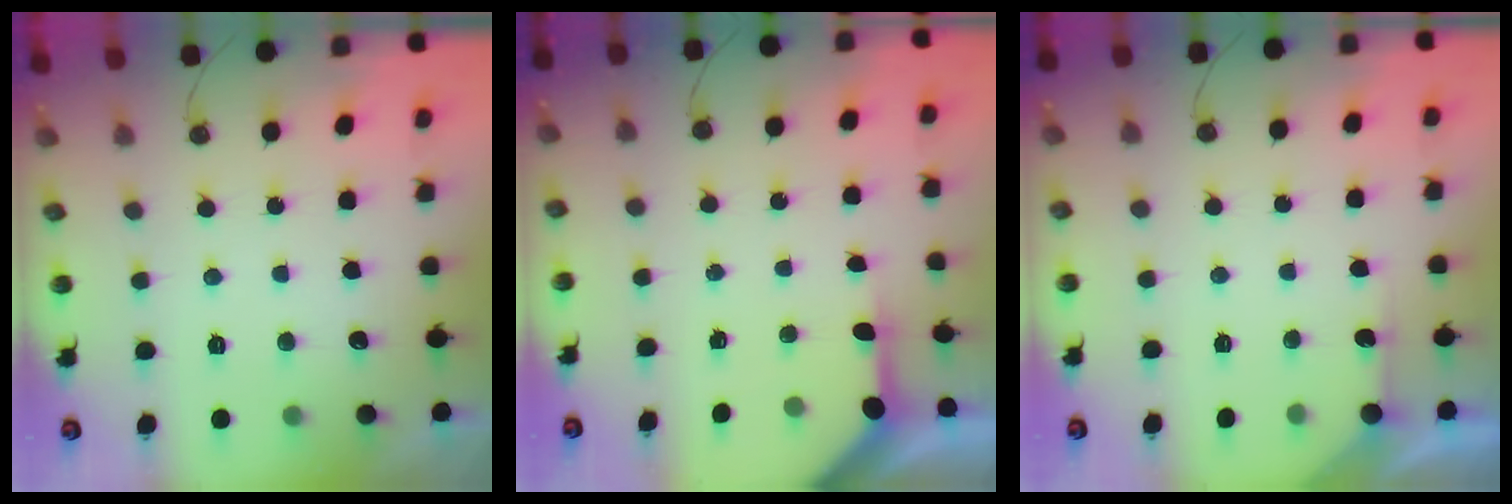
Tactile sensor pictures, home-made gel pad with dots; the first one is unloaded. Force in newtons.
{"total": 4.3, "press": 4.3, "slide": 0.1}
{"total": 3.1, "press": 3.1, "slide": 0.4}